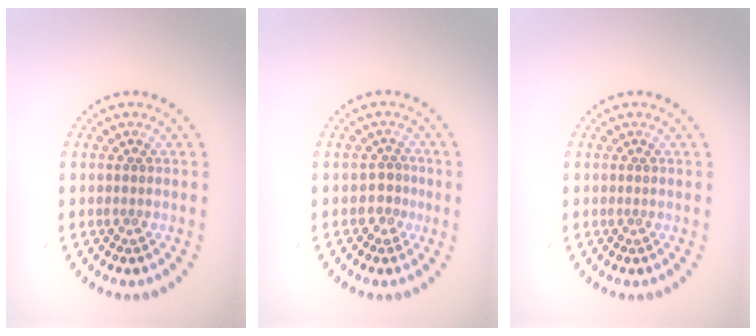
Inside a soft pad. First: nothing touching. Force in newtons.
{"total": 1.5, "press": 1.2, "slide": 1.0}
{"total": 0.0}